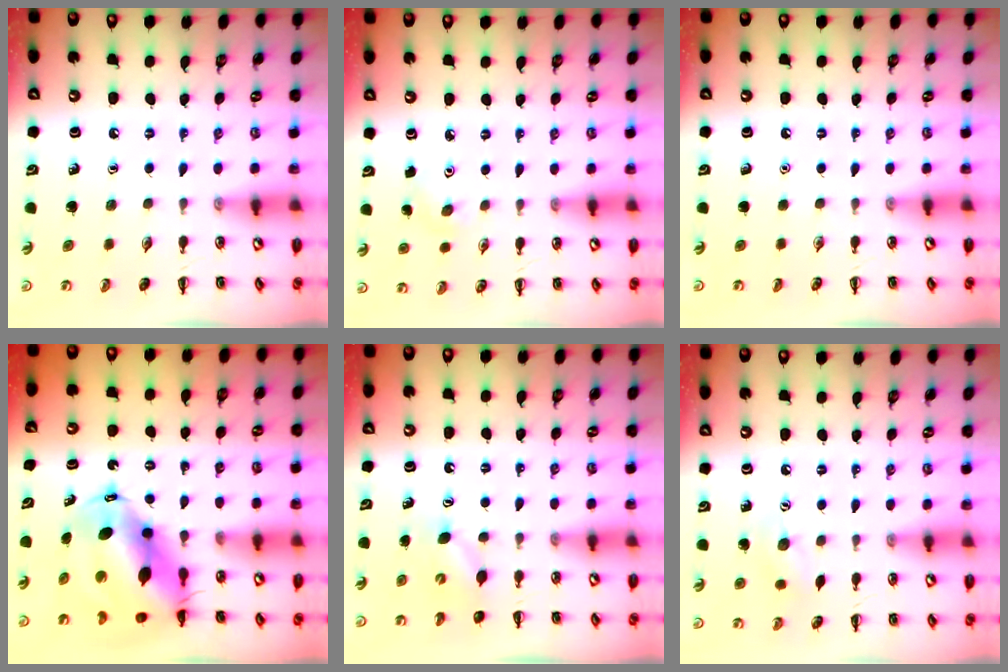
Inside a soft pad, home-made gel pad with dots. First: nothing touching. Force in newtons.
{"total": 4.5, "press": 4.5, "slide": 0.7}
{"total": 0.0}
{"total": 11.9, "press": 11.5, "slide": 3.2}
{"total": 3.4, "press": 3.3, "slide": 0.9}
{"total": 7.9, "press": 7.8, "slide": 1.4}